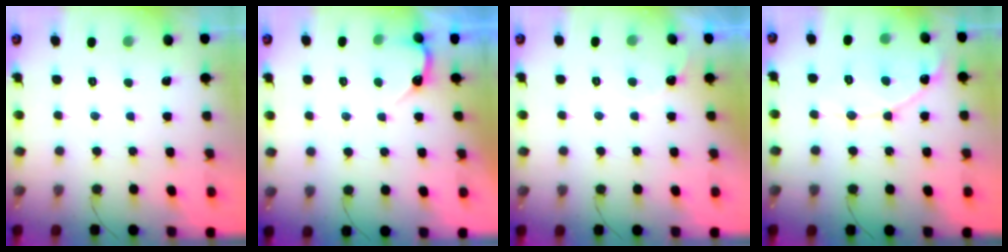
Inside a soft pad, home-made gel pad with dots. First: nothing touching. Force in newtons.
{"total": 4.0, "press": 4.0, "slide": 0.2}
{"total": 2.3, "press": 2.3, "slide": 0.1}
{"total": 10.6, "press": 10.5, "slide": 0.8}